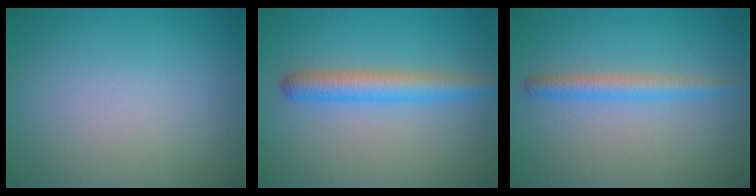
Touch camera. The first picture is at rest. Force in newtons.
{"total": 3.5, "press": 3.5, "slide": 0.1}
{"total": 2.2, "press": 2.2, "slide": 0.2}